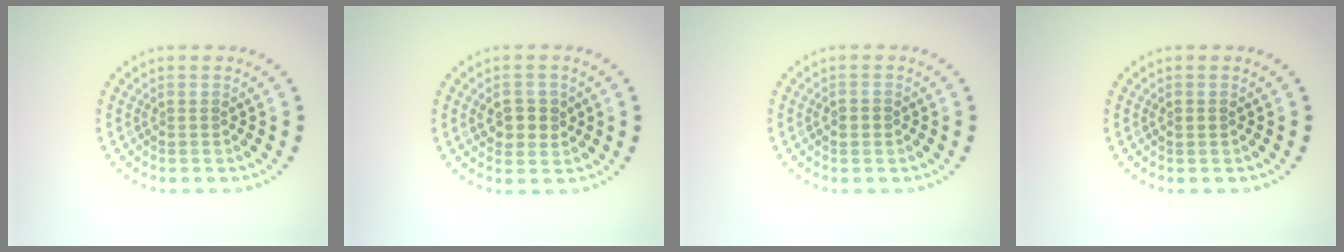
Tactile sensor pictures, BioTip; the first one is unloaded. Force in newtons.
{"total": 2.7, "press": 2.6, "slide": 0.6}
{"total": 1.3, "press": 1.3, "slide": 0.1}
{"total": 0.7, "press": 0.7, "slide": 0.1}